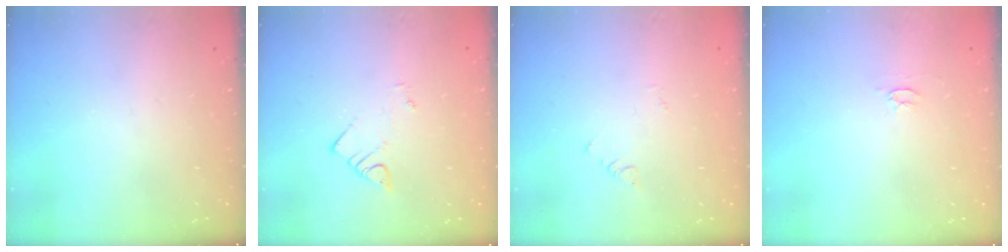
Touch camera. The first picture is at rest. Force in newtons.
{"total": 1.9, "press": 1.8, "slide": 0.4}
{"total": 1.8, "press": 1.7, "slide": 0.4}
{"total": 2.6, "press": 2.6, "slide": 0.3}